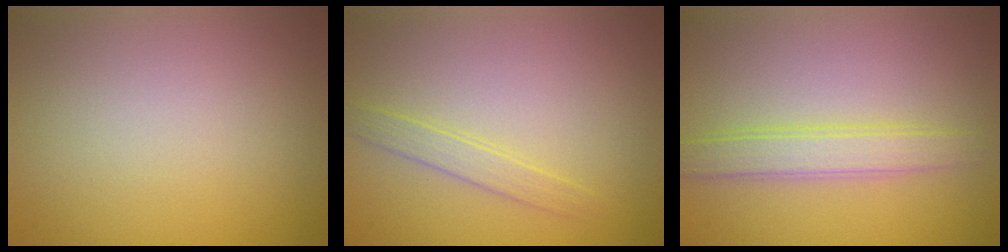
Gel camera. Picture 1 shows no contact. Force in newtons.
{"total": 1.5, "press": 1.5, "slide": 0.1}
{"total": 2.9, "press": 2.9, "slide": 0.0}